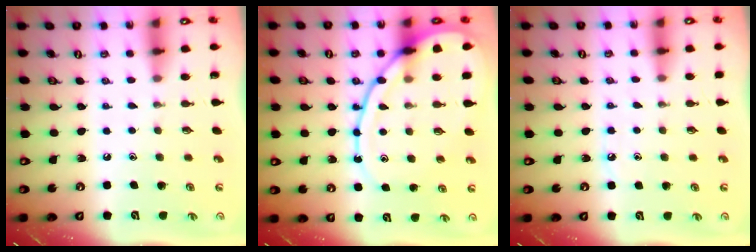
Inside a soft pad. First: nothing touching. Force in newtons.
{"total": 15.1, "press": 15.0, "slide": 1.5}
{"total": 3.5, "press": 3.4, "slide": 0.5}